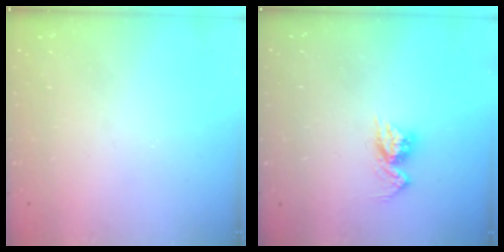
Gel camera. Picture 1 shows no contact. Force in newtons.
{"total": 8.1, "press": 8.1, "slide": 0.8}